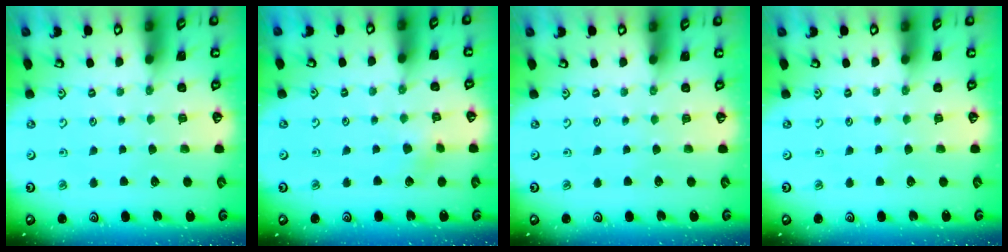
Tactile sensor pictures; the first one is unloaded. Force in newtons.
{"total": 2.6, "press": 2.6, "slide": 0.4}
{"total": 0.0}
{"total": 0.0}